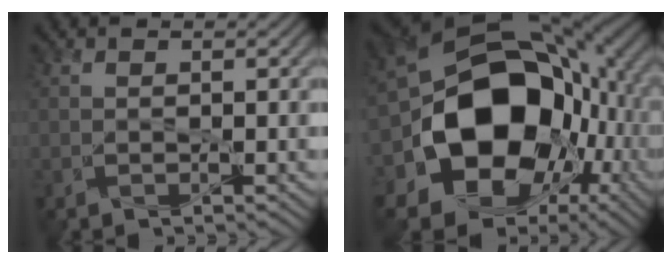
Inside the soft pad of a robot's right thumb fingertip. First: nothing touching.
{"total": 19.8, "force": [-2.2, 15.3, 12.4], "torque": [-0.217, -0.031, -0.025]}